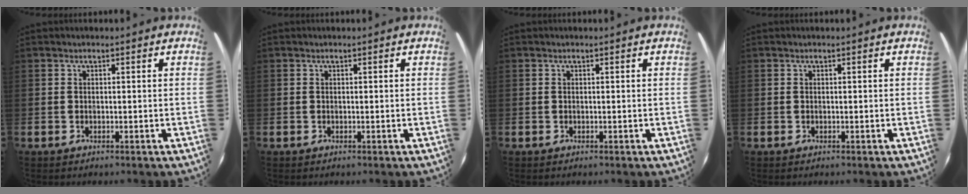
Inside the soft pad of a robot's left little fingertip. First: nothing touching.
{"total": 0.0}
{"total": 0.0}
{"total": 0.0}